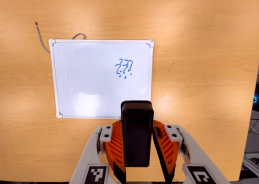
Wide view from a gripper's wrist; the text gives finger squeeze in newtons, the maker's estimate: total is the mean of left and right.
{"total": 5.5, "left": 4.1, "right": 6.8}